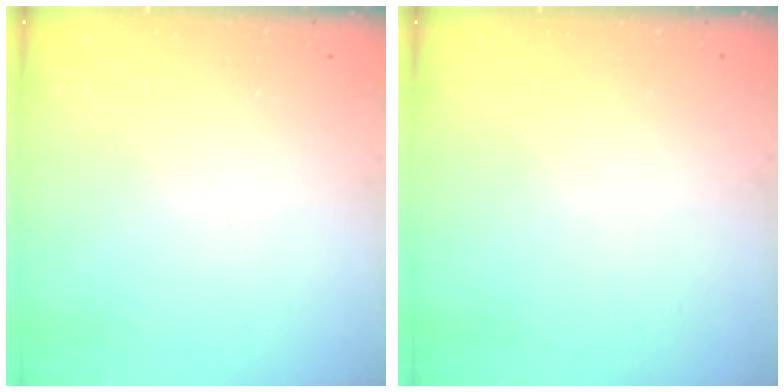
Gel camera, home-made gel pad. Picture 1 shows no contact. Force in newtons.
{"total": 0.0}